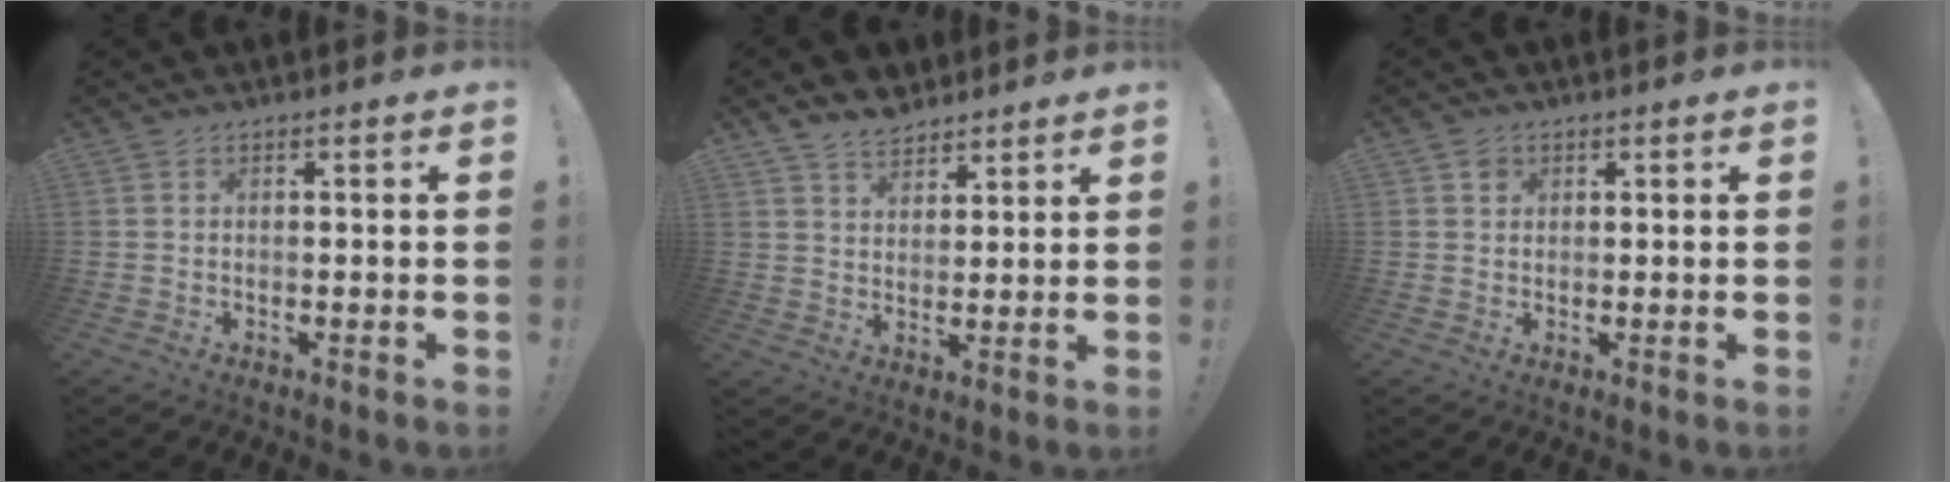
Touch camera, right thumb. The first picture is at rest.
{"total": 7.1, "force": [5.9, 3.6, 1.5], "torque": [-0.023, -0.040, 0.112]}
{"total": 2.1, "force": [1.0, 1.8, 0.4], "torque": [0.004, -0.004, 0.016]}